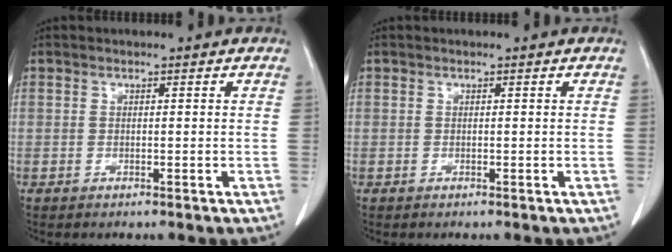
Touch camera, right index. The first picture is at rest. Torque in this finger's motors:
{"motor_torque": [0.00, 0.00, 0.00, 0.00]}